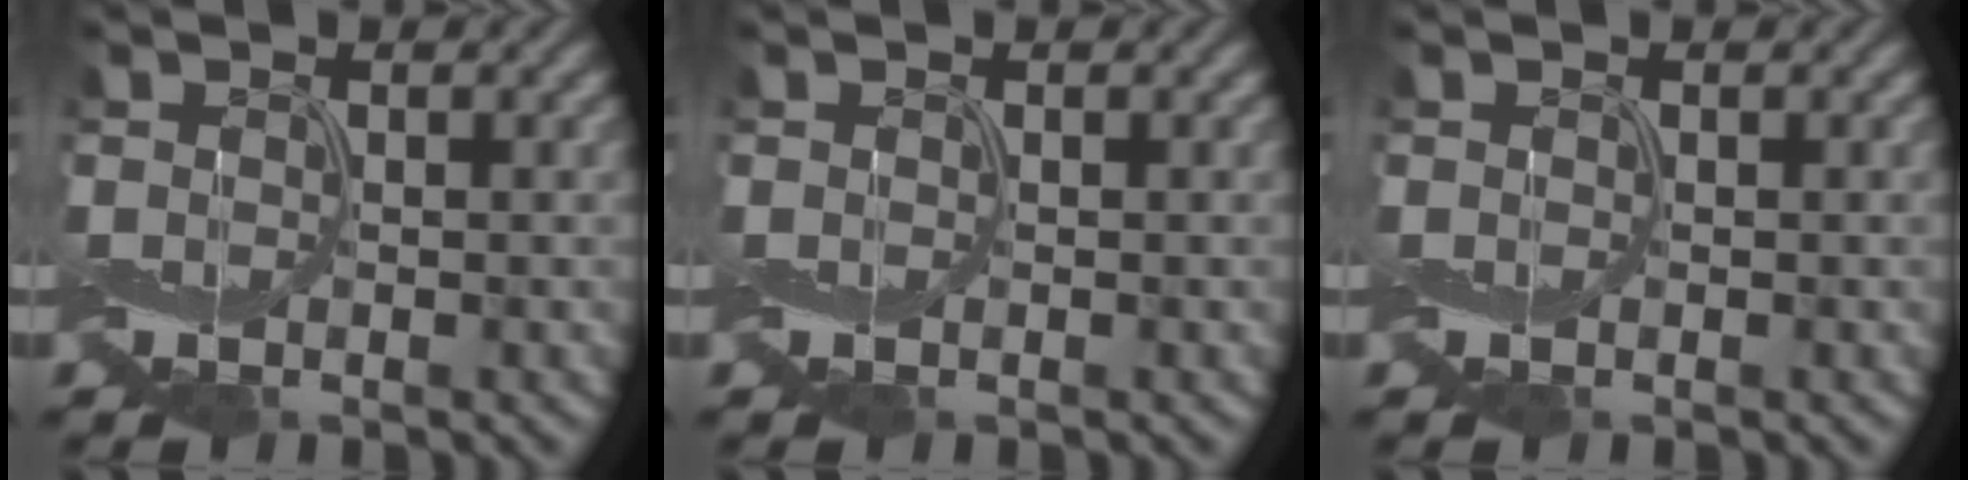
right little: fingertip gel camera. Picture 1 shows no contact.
{"total": 0.0}
{"total": 0.0}